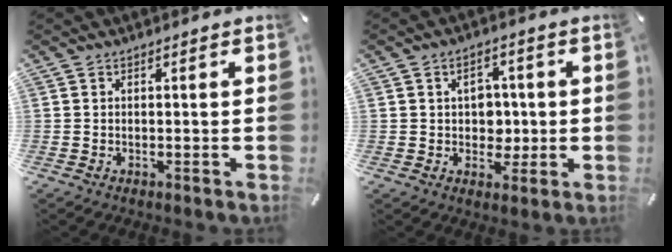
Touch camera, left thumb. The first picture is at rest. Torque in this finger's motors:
{"motor_torque": [0.04, -0.05, 0.05, 0.28, 0.05]}